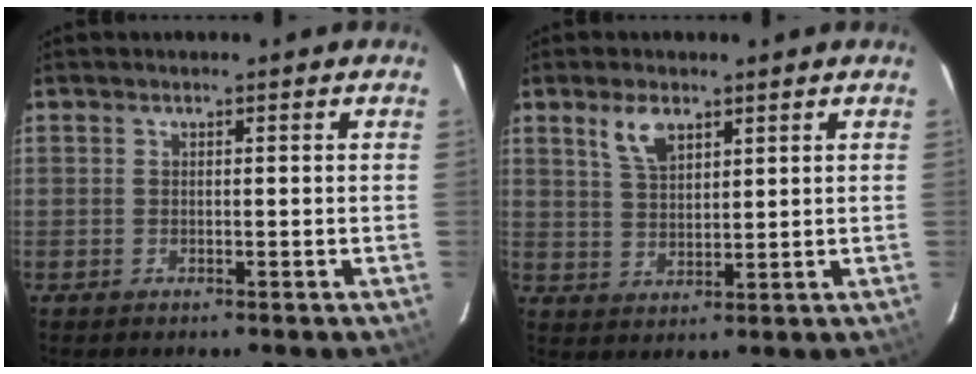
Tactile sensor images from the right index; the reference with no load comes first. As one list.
[{"total": 5.5, "force": [3.3, 2.6, 3.5], "torque": [-0.066, 0.007, 0.067]}]